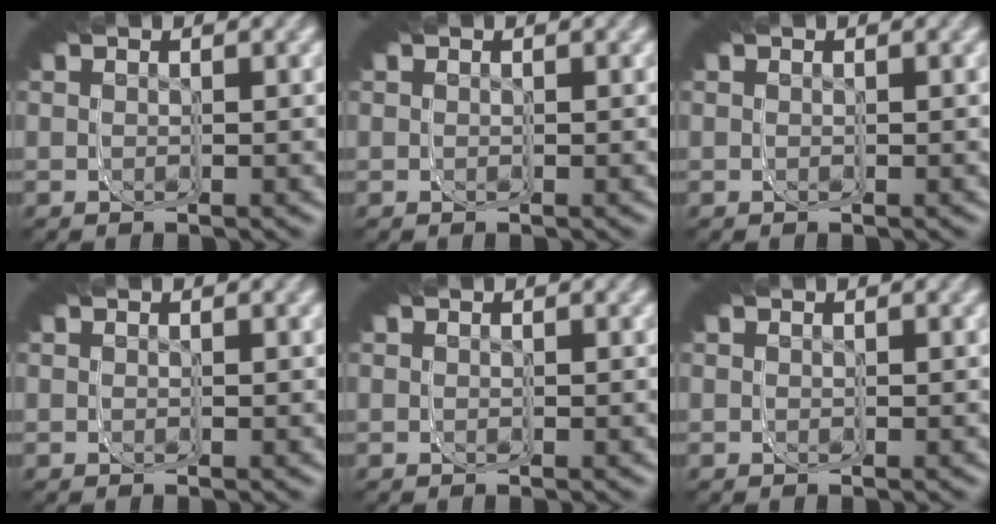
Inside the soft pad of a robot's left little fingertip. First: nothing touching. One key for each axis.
{"total": 0.0}
{"total": 0.0}
{"total": 0.0}
{"total": 0.0}
{"total": 0.0}